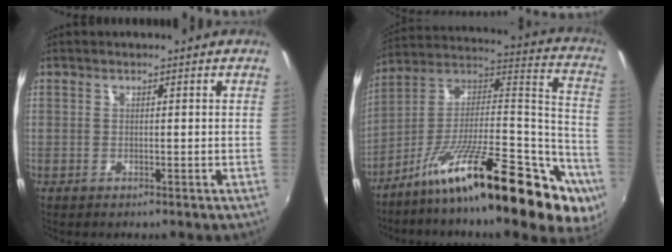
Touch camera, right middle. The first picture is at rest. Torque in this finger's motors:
{"motor_torque": [1.96, -0.17, 0.57, 0.21]}